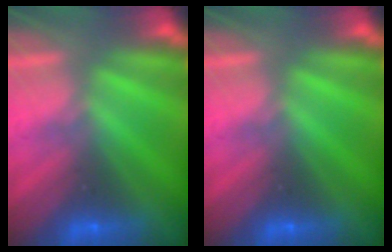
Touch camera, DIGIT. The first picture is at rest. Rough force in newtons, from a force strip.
{"total": 0.0}